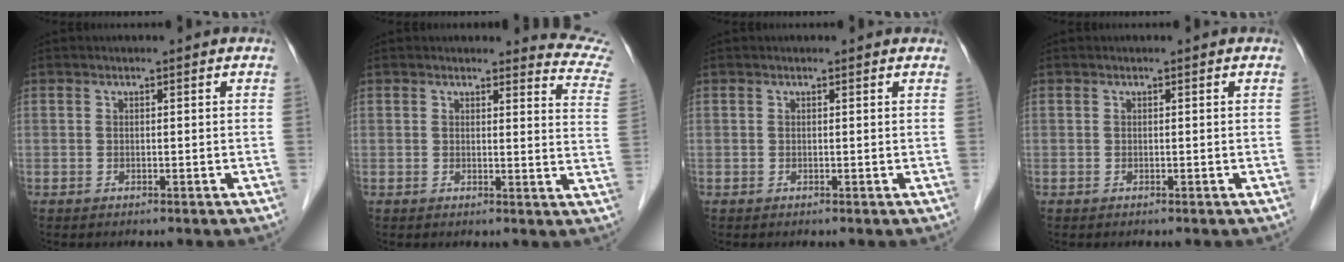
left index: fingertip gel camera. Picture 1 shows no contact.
{"total": 8.9, "force": [8.9, 0.3, 0.0], "torque": [0.023, -0.091, 0.064]}
{"total": 1.1, "force": [0.9, 0.7, 0.2], "torque": [0.005, 0.012, 0.010]}
{"total": 0.0}